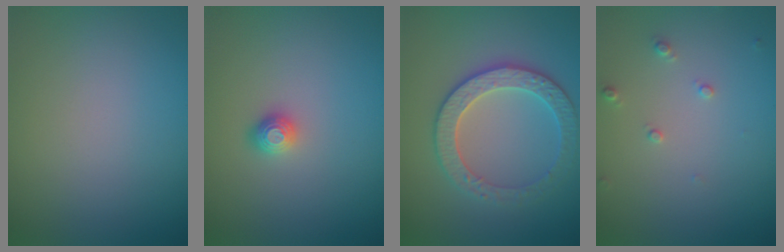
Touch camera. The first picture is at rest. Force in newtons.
{"total": 1.1, "press": 1.0, "slide": 0.3}
{"total": 3.8, "press": 3.6, "slide": 1.2}
{"total": 1.1, "press": 1.1, "slide": 0.2}